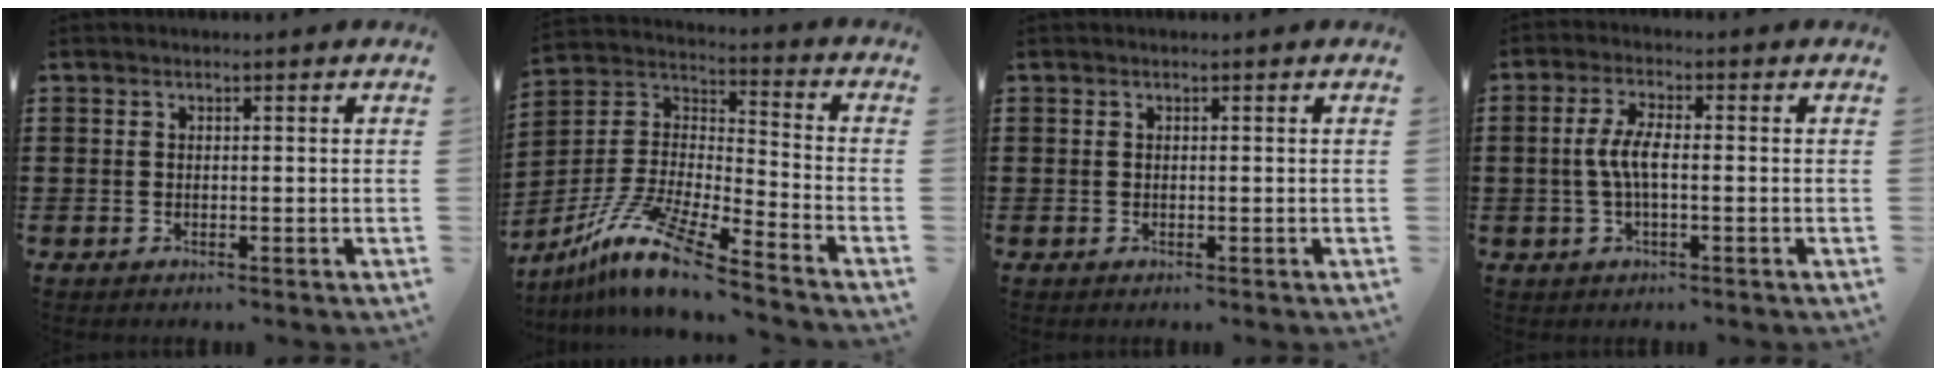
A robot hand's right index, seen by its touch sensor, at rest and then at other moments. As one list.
[{"total": 11.9, "force": [-9.6, 0.9, 6.9], "torque": [-0.160, 0.006, -0.197]}, {"total": 0.0}, {"total": 4.6, "force": [-0.7, 1.3, 4.4], "torque": [-0.101, -0.003, -0.021]}]